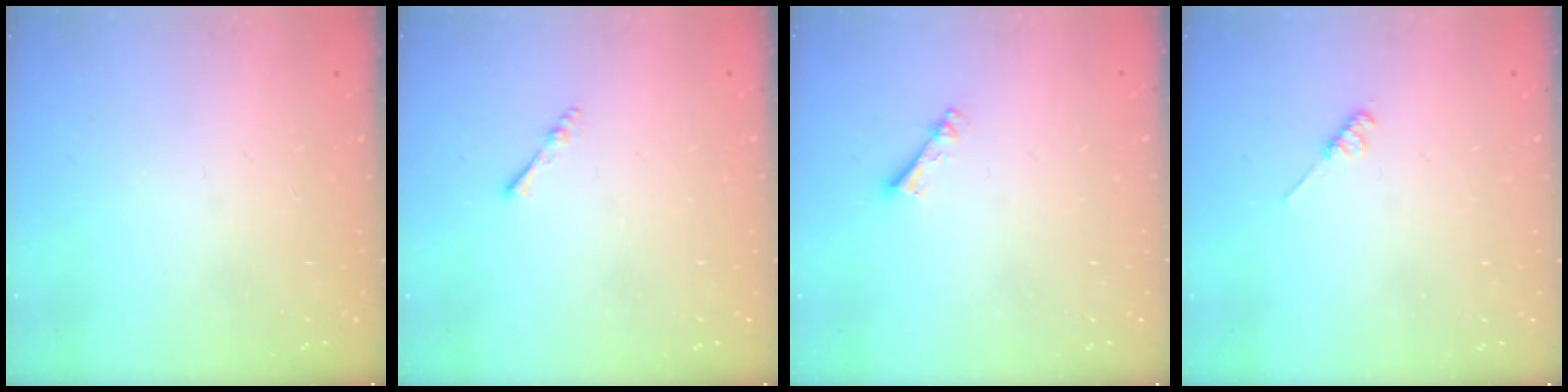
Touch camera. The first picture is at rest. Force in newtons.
{"total": 2.4, "press": 2.3, "slide": 0.5}
{"total": 2.7, "press": 2.7, "slide": 0.4}
{"total": 2.6, "press": 2.5, "slide": 0.4}